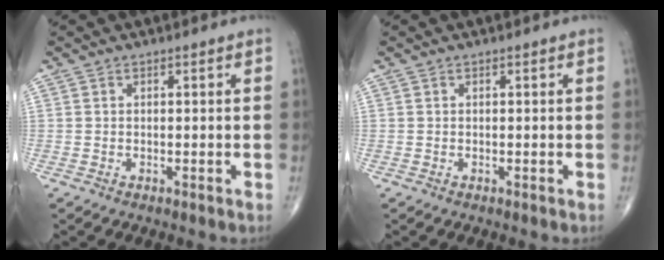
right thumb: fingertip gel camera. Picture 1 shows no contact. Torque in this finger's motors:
{"motor_torque": [0.05, -0.05, 0.17, 0.10, 0.07]}